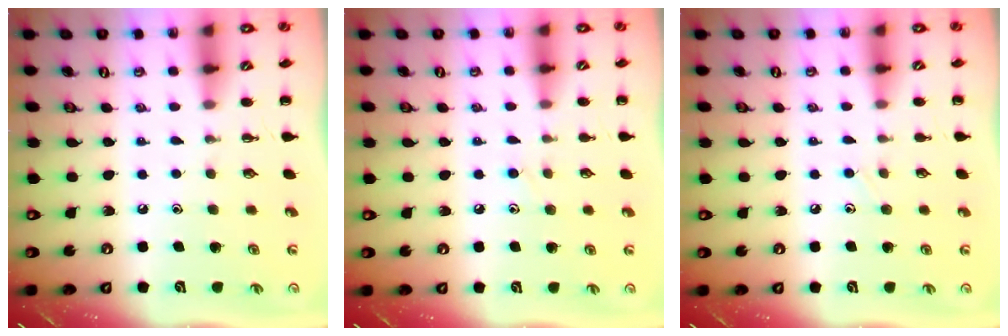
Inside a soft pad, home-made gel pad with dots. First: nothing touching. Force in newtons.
{"total": 7.6, "press": 7.1, "slide": 2.6}
{"total": 6.0, "press": 5.6, "slide": 2.1}